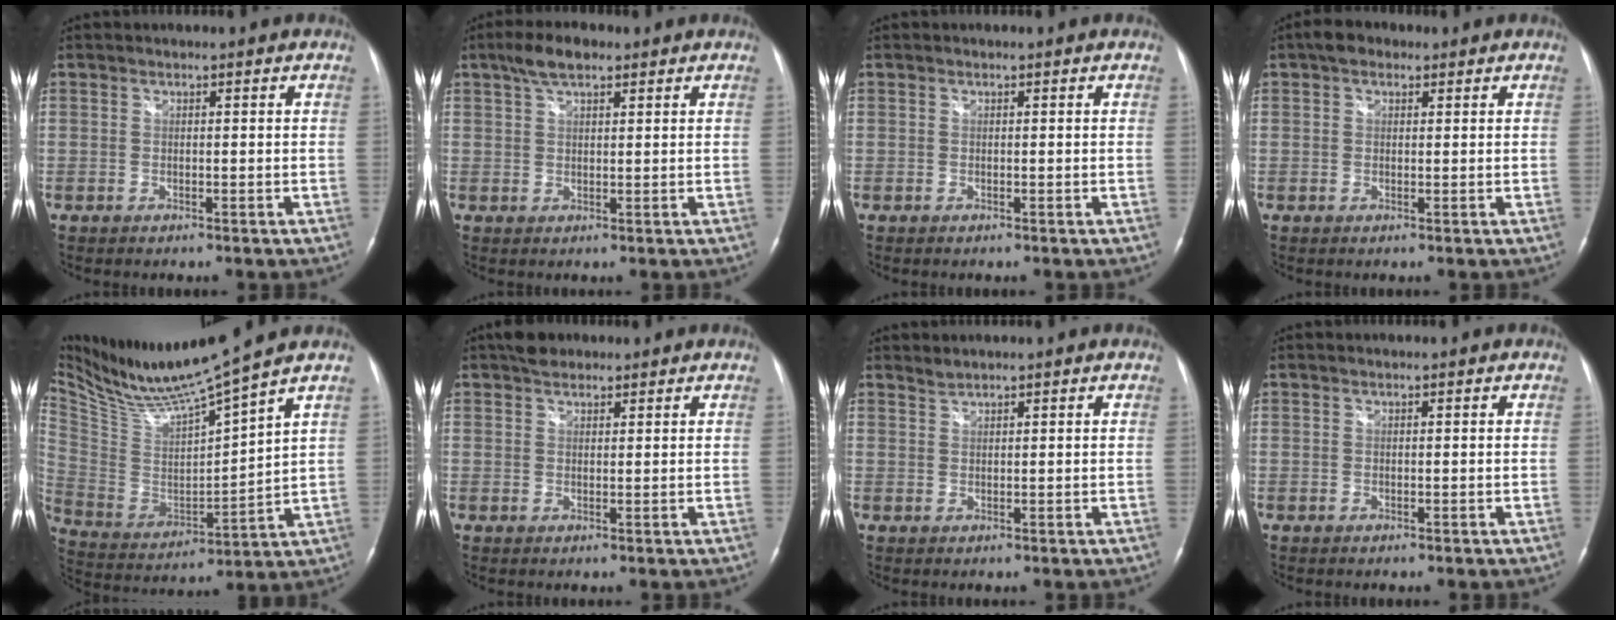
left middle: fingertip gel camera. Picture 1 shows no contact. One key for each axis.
{"total": 4.7, "fx": 3.1, "fy": 1.7, "fz": 3.1, "tx": -0.064, "ty": 0.016, "tz": 0.058}
{"total": 0.0}
{"total": 2.7, "fx": 1.6, "fy": 1.8, "fz": 1.4, "tx": -0.028, "ty": 0.015, "tz": 0.023}
{"total": 15.7, "fx": 13.5, "fy": -1.3, "fz": 7.8, "tx": -0.159, "ty": -0.013, "tz": 0.258}
{"total": 3.0, "fx": 2.3, "fy": 1.6, "fz": 1.0, "tx": -0.019, "ty": 0.014, "tz": 0.035}
{"total": 1.1, "fx": 1.1, "fy": -0.1, "fz": 0.0, "tx": -0.002, "ty": 0.003, "tz": 0.025}
{"total": 0.0}